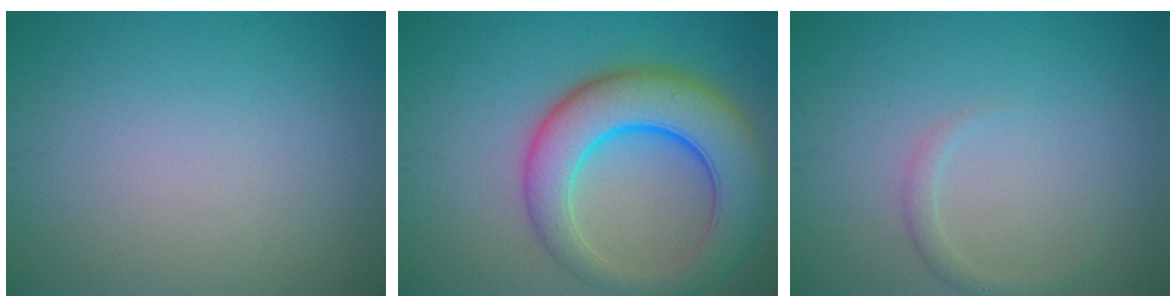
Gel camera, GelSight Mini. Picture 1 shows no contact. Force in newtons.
{"total": 9.2, "press": 9.2, "slide": 0.6}
{"total": 1.2, "press": 1.2, "slide": 0.1}